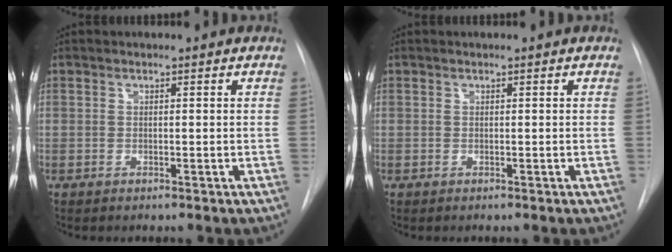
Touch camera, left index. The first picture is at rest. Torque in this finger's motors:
{"motor_torque": [0.00, 0.00, 0.00, 0.00]}